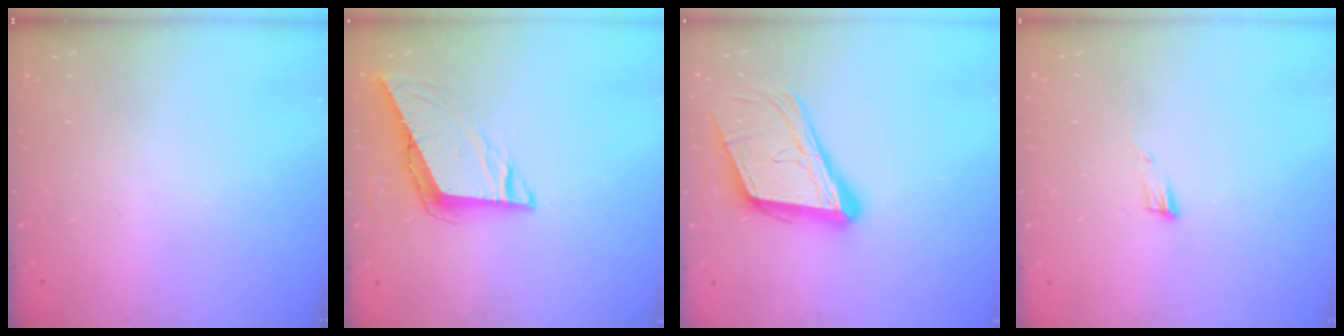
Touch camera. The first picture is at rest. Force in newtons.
{"total": 7.7, "press": 7.7, "slide": 0.3}
{"total": 16.0, "press": 15.6, "slide": 3.7}
{"total": 5.1, "press": 4.9, "slide": 1.1}